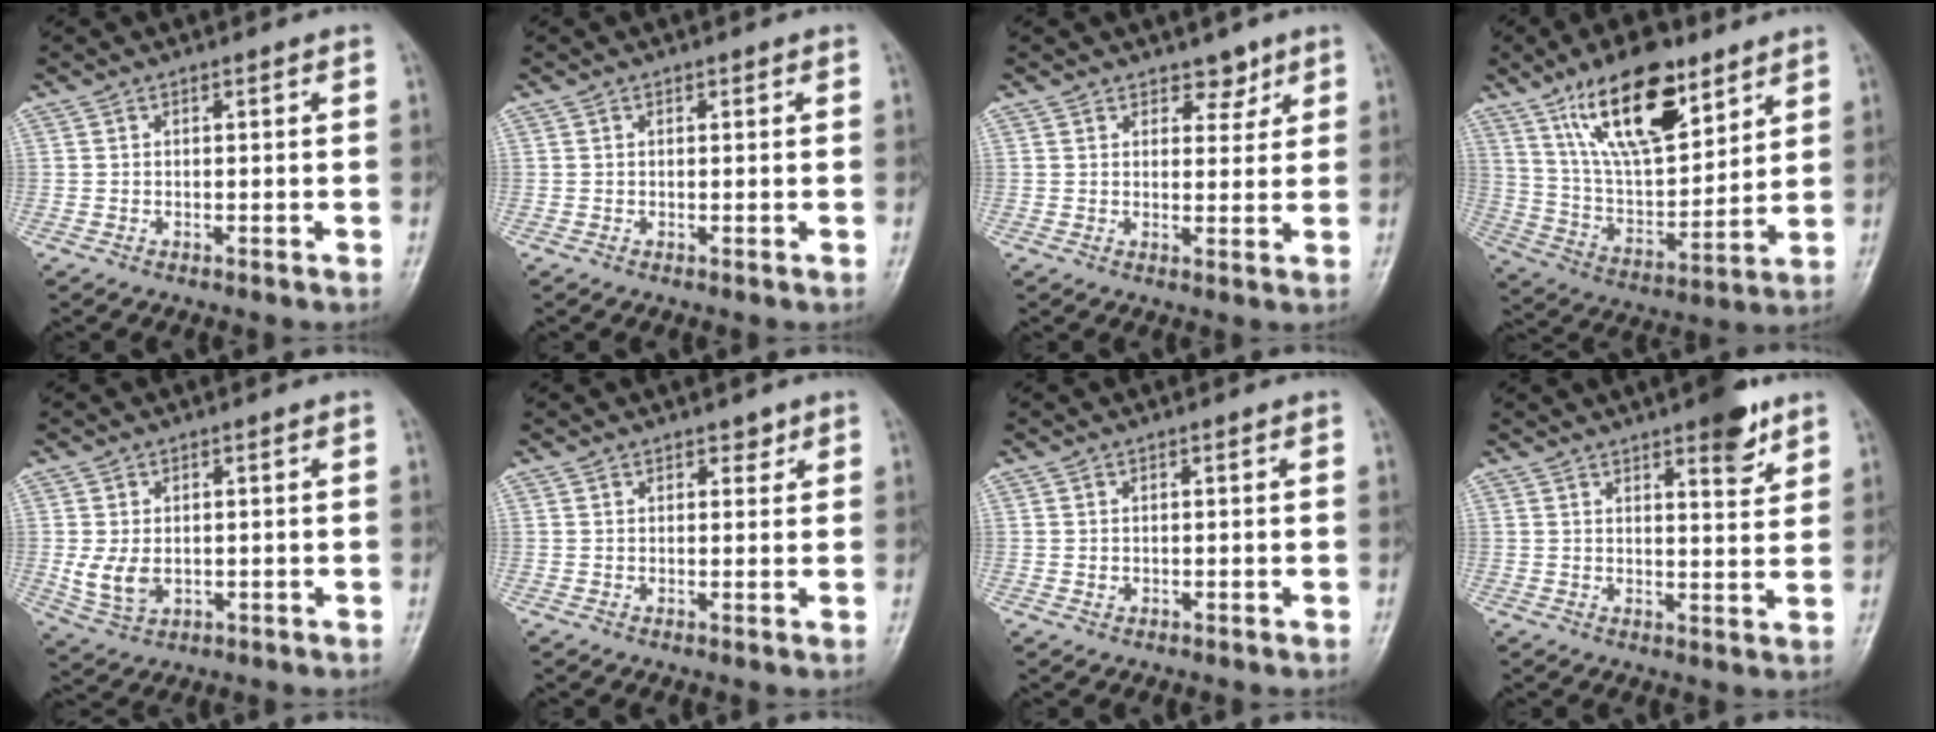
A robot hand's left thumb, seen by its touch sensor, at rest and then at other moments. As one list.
[{"total": 0.6, "force": [0.2, 0.4, 0.3], "torque": [0.000, -0.001, 0.002]}, {"total": 3.6, "force": [2.6, 2.3, 1.2], "torque": [0.011, -0.016, 0.036]}, {"total": 20.1, "force": [11.7, 8.6, 13.9], "torque": [-0.196, -0.052, 0.215]}, {"total": 5.8, "force": [-0.2, 4.1, 4.2], "torque": [-0.073, -0.009, 0.007]}, {"total": 1.9, "force": [1.4, 1.2, 0.6], "torque": [0.009, -0.007, 0.015]}, {"total": 0.8, "force": [0.0, 0.7, 0.4], "torque": [-0.006, -0.001, 0.002]}, {"total": 7.0, "force": [4.5, 2.1, 5.0], "torque": [-0.053, -0.025, 0.058]}]